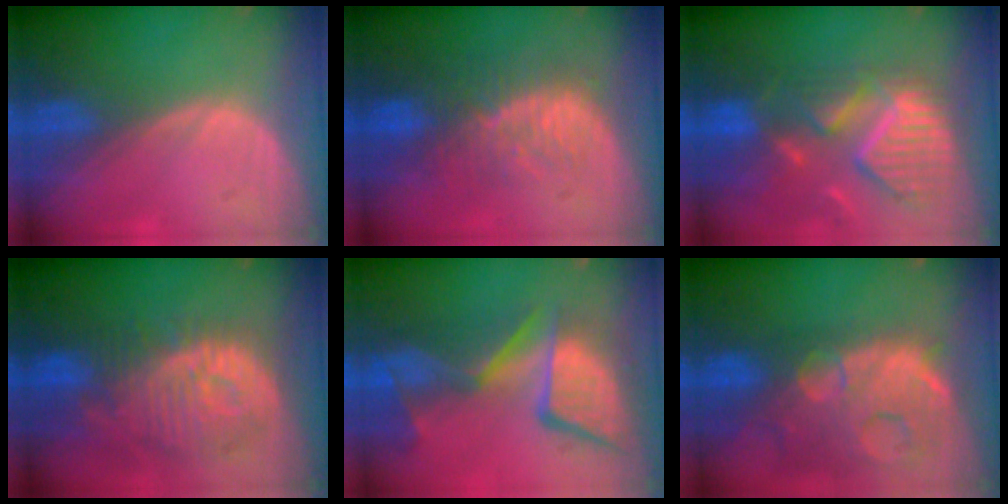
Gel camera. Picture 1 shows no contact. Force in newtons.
{"total": 10.0, "press": 8.5, "slide": 5.3}
{"total": 12.1, "press": 10.4, "slide": 6.2}
{"total": 12.1, "press": 11.0, "slide": 5.1}
{"total": 13.5, "press": 11.0, "slide": 7.8}
{"total": 14.5, "press": 12.0, "slide": 8.1}